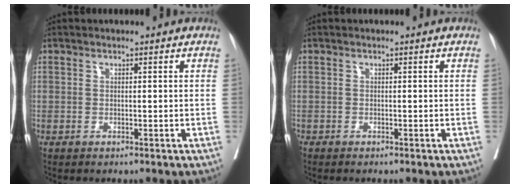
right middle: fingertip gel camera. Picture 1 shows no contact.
{"total": 0.0}